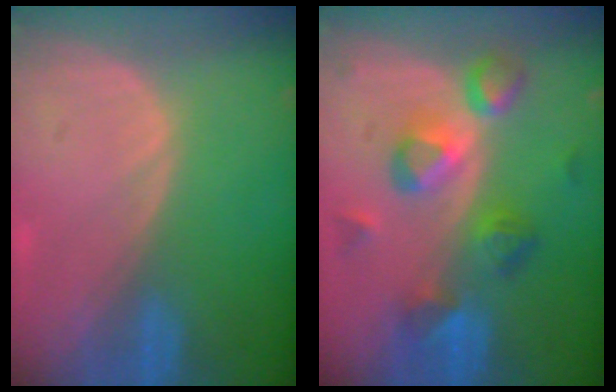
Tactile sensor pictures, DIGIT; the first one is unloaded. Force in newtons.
{"total": 7.7, "press": 7.7, "slide": 0.7}